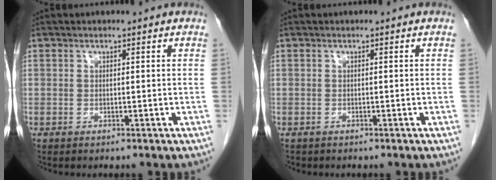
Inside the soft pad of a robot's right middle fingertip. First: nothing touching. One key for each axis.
{"total": 0.6, "fx": -0.5, "fy": 0.3, "fz": 0.0, "tx": -0.009, "ty": 0.001, "tz": -0.010}